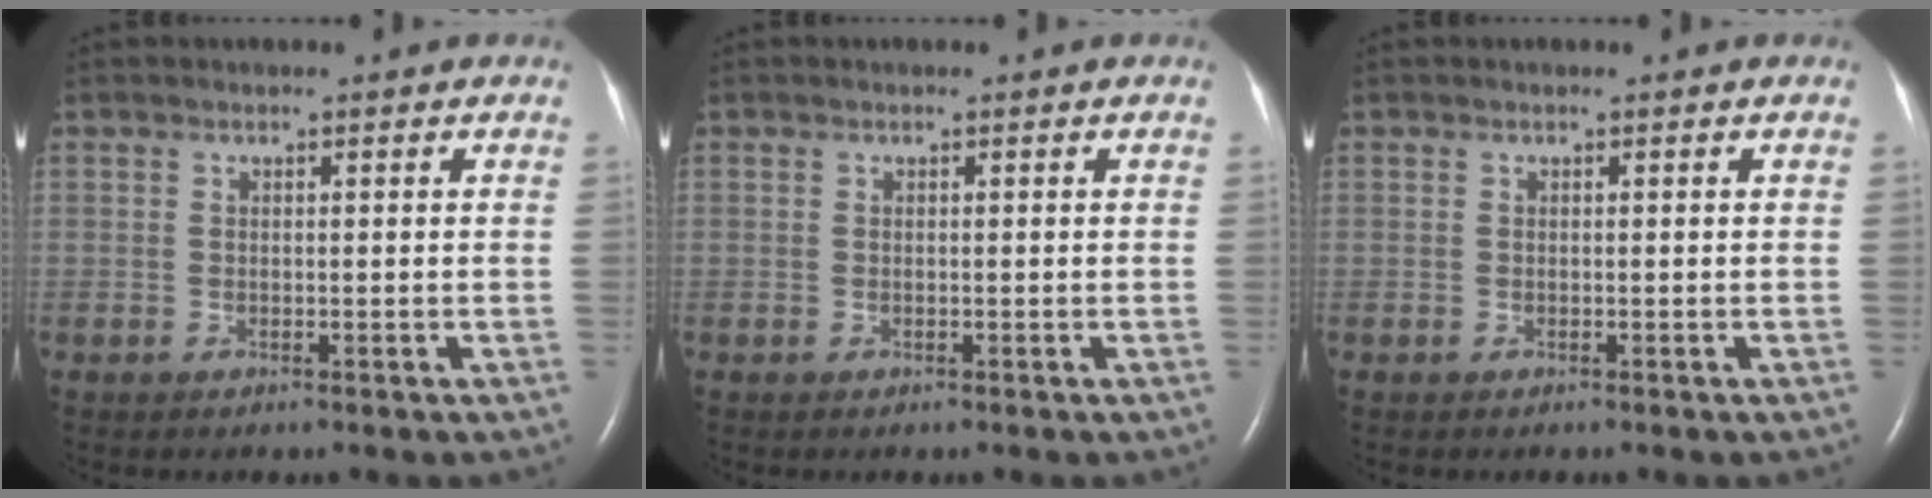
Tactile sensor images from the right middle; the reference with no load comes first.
{"total": 0.0}
{"total": 0.0}